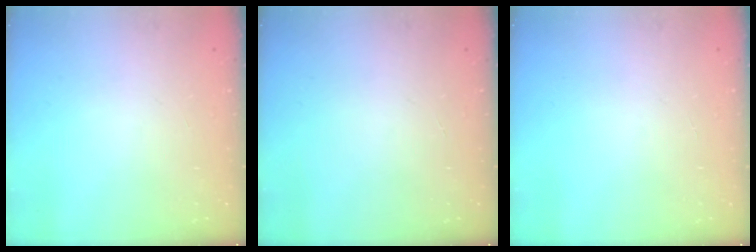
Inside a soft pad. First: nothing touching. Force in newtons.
{"total": 0.0}
{"total": 0.0}